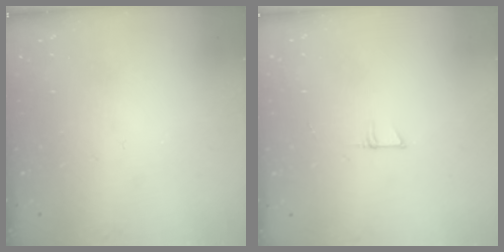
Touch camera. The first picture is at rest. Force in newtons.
{"total": 3.9, "press": 3.9, "slide": 0.3}